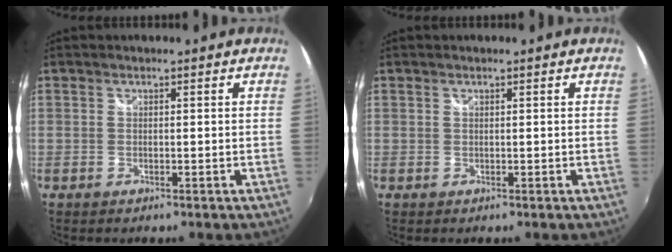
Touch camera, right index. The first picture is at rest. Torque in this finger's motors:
{"motor_torque": [0.02, 0.00, 0.01, 0.01]}